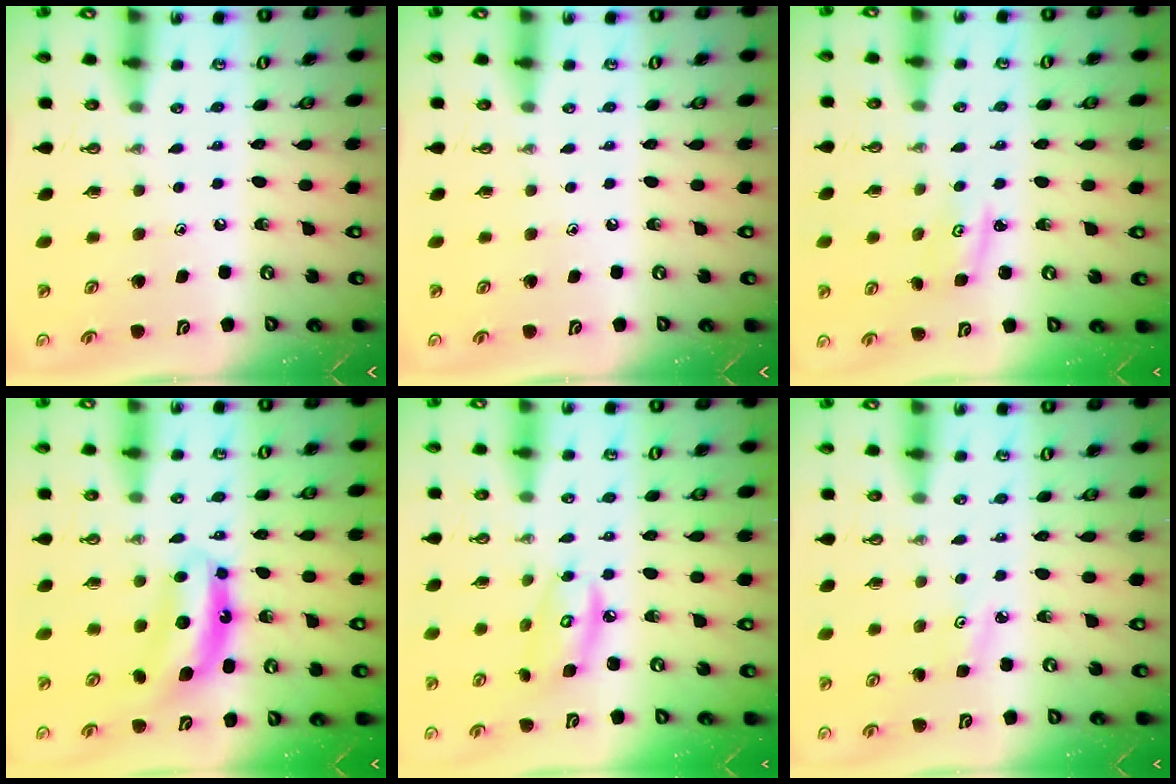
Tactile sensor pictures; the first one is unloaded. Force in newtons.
{"total": 0.0}
{"total": 2.8, "press": 2.8, "slide": 0.4}
{"total": 7.6, "press": 7.6, "slide": 0.6}
{"total": 8.0, "press": 8.0, "slide": 0.4}
{"total": 2.6, "press": 2.6, "slide": 0.3}